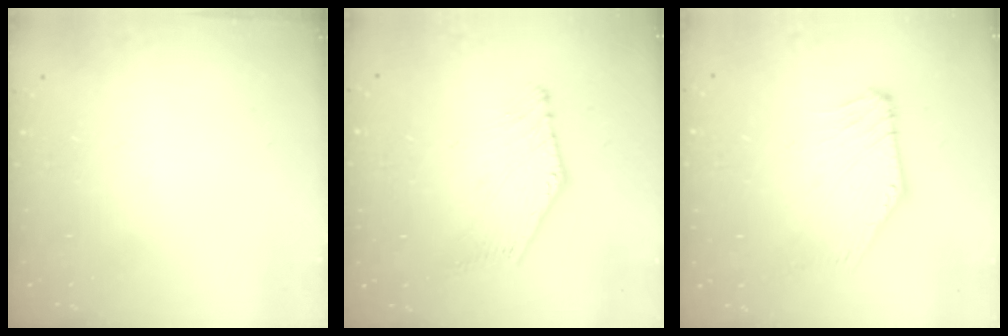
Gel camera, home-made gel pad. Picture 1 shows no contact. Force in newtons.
{"total": 0.8, "press": 0.7, "slide": 0.4}
{"total": 3.3, "press": 3.3, "slide": 0.1}